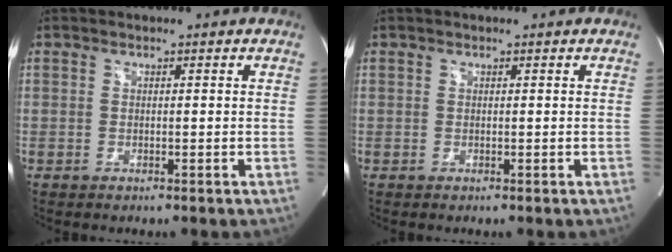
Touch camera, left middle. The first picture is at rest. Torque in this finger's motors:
{"motor_torque": [0.15, -0.04, -0.02, 0.00]}